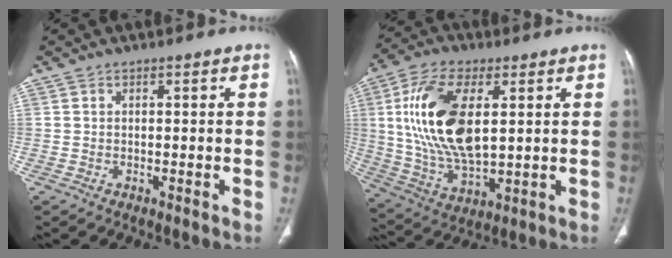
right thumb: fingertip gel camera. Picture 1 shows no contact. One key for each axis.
{"total": 19.3, "fx": 3.8, "fy": 9.4, "fz": 16.5, "tx": -0.325, "ty": -0.012, "tz": 0.077}